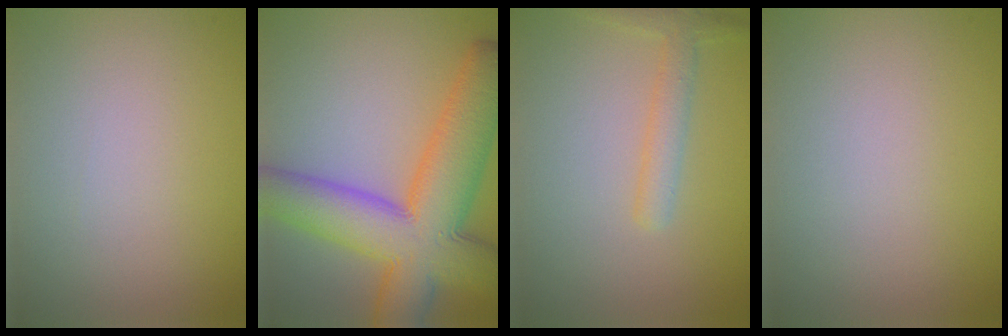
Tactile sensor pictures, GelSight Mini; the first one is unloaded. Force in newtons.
{"total": 11.8, "press": 11.8, "slide": 0.3}
{"total": 2.2, "press": 2.2, "slide": 0.1}
{"total": 0.0}